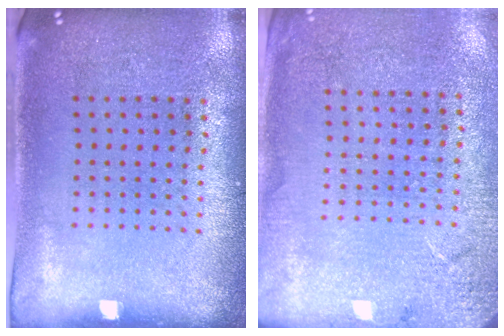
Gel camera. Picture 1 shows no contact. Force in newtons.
{"total": 2.6, "press": 2.6, "slide": 0.4}